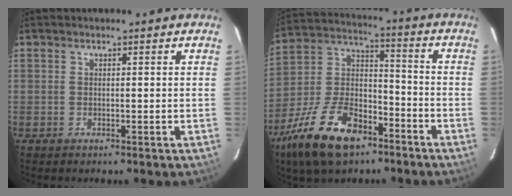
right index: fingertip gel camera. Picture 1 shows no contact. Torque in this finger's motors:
{"motor_torque": [1.19, -0.94, 1.01, 0.16]}